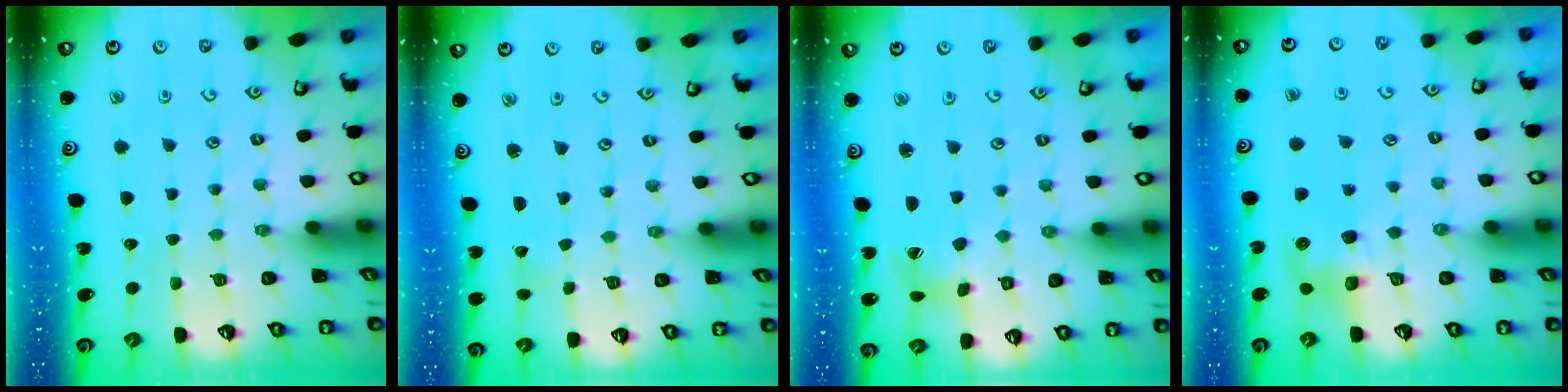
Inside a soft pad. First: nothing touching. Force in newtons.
{"total": 1.8, "press": 1.8, "slide": 0.1}
{"total": 7.8, "press": 7.7, "slide": 0.8}
{"total": 7.7, "press": 7.7, "slide": 1.0}